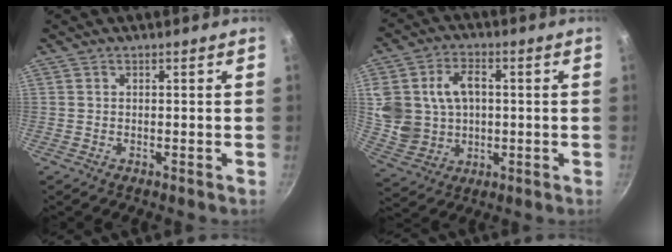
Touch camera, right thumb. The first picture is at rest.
{"total": 13.4, "force": [1.7, 10.1, 8.6], "torque": [-0.141, 0.011, 0.044]}